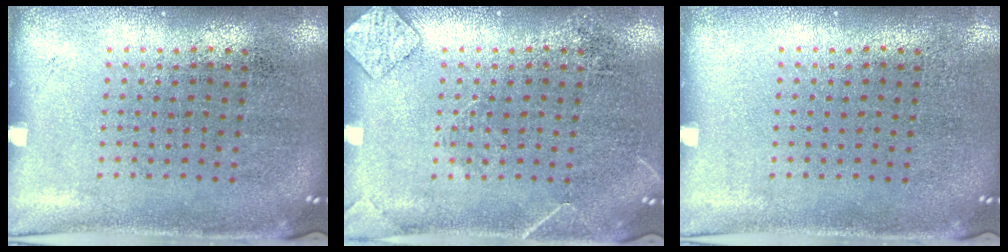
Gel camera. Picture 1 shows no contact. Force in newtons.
{"total": 1.8, "press": 1.8, "slide": 0.1}
{"total": 0.0}